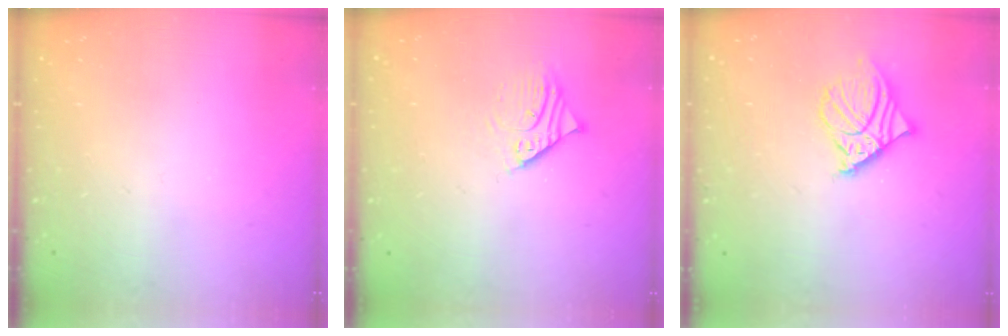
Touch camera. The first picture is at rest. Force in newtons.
{"total": 4.4, "press": 4.3, "slide": 0.4}
{"total": 10.9, "press": 10.8, "slide": 1.6}